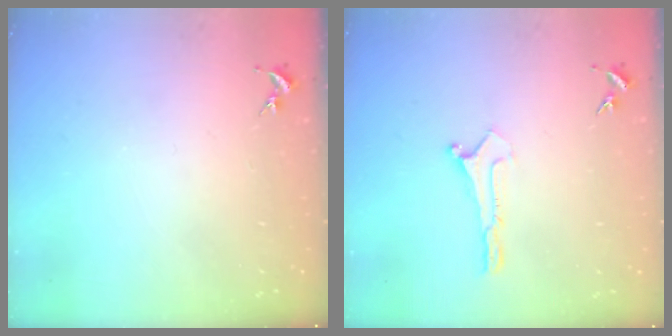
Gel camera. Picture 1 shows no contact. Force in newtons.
{"total": 0.0}